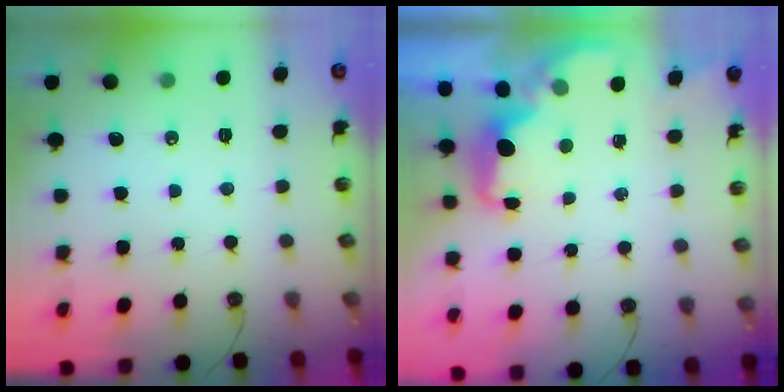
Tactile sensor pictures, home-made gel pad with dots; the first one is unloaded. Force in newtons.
{"total": 2.1, "press": 2.0, "slide": 0.7}